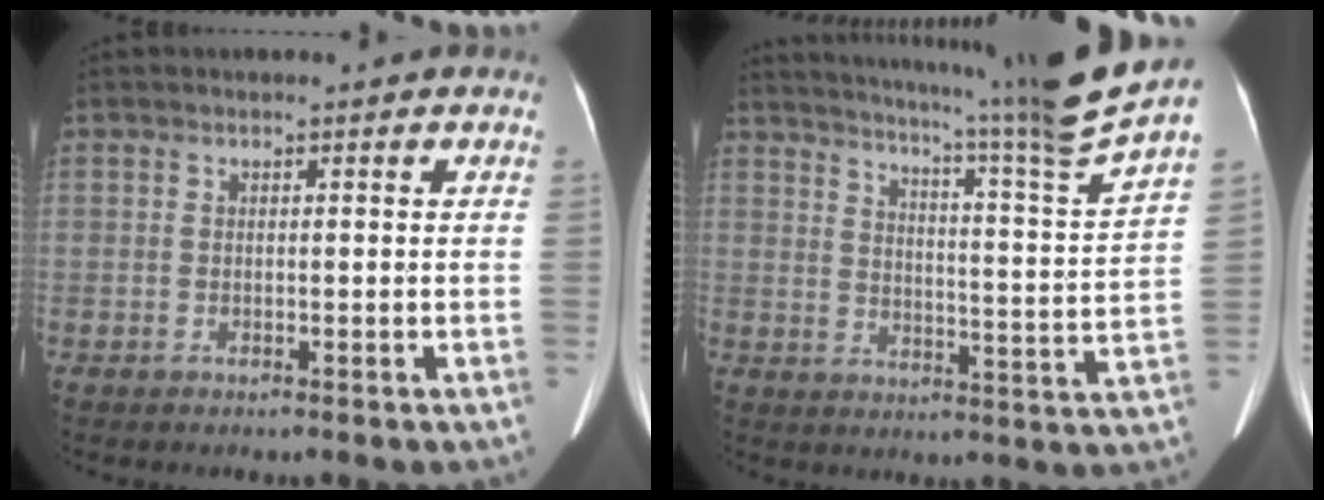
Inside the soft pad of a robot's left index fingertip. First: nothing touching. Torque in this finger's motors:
{"motor_torque": [-0.48, -1.66, 0.02, 0.03]}